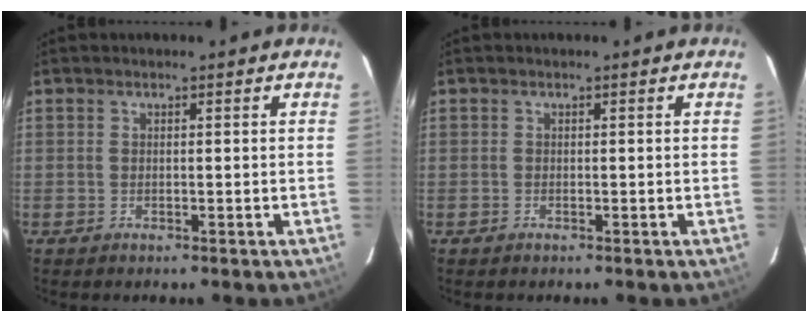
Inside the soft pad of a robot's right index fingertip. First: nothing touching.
{"total": 0.0}